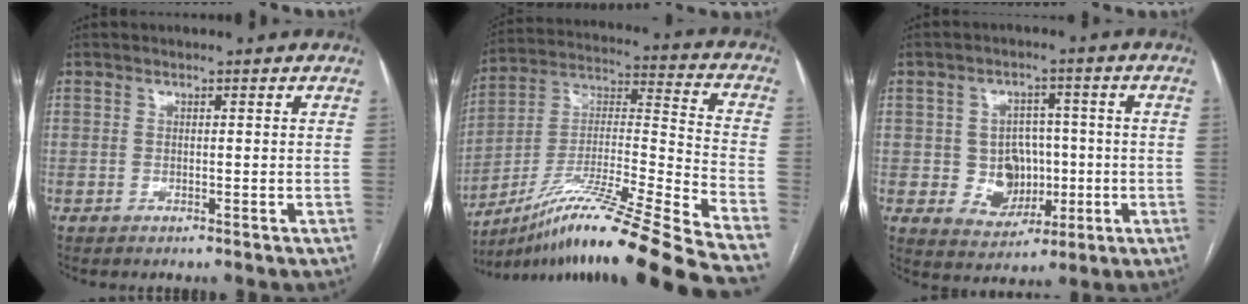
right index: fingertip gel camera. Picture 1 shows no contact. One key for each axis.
{"total": 27.1, "fx": -21.5, "fy": -1.7, "fz": 16.5, "tx": -0.234, "ty": -0.013, "tz": -0.367}
{"total": 7.4, "fx": -0.8, "fy": 6.4, "fz": 3.7, "tx": -0.055, "ty": 0.015, "tz": 0.000}